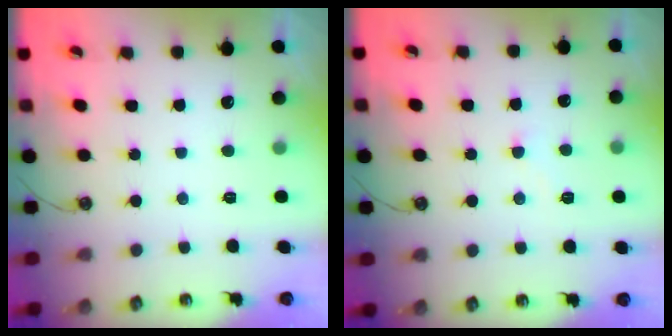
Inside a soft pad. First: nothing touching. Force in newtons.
{"total": 4.2, "press": 4.2, "slide": 0.2}